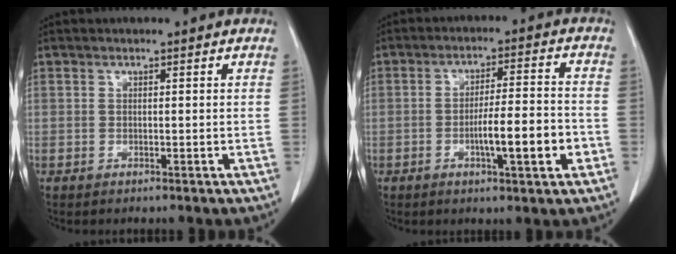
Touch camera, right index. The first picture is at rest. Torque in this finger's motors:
{"motor_torque": [1.17, -0.55, 0.45, 0.09]}